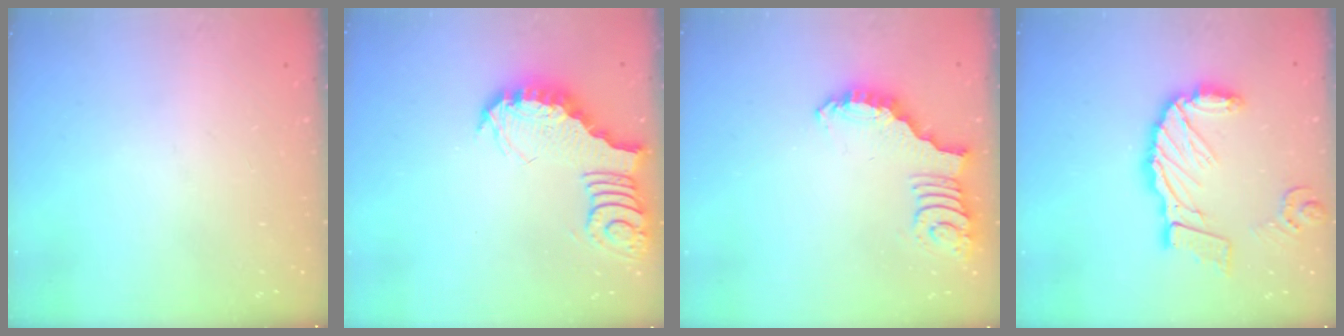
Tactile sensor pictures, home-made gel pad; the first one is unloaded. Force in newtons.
{"total": 3.9, "press": 3.9, "slide": 0.4}
{"total": 2.5, "press": 2.5, "slide": 0.5}
{"total": 15.7, "press": 15.6, "slide": 1.7}